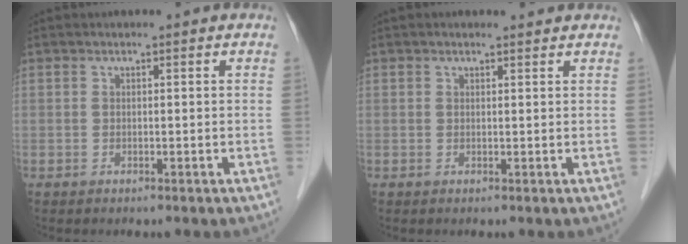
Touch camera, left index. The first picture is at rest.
{"total": 1.3, "force": [1.2, 0.4, 0.3], "torque": [-0.012, 0.006, 0.015]}